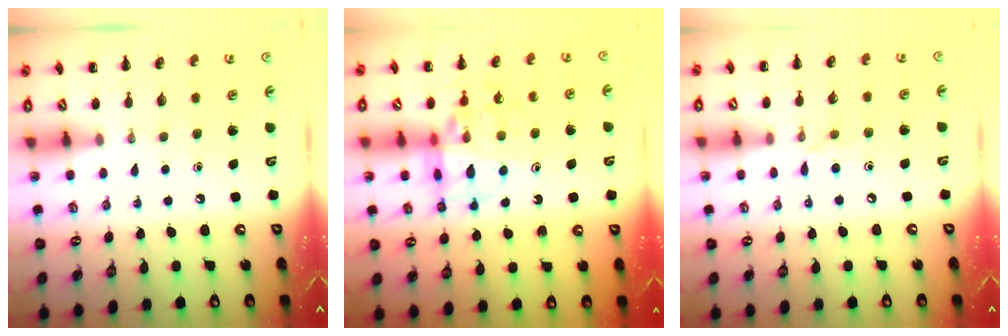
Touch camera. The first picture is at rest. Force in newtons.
{"total": 14.2, "press": 14.0, "slide": 2.6}
{"total": 6.4, "press": 6.2, "slide": 1.7}